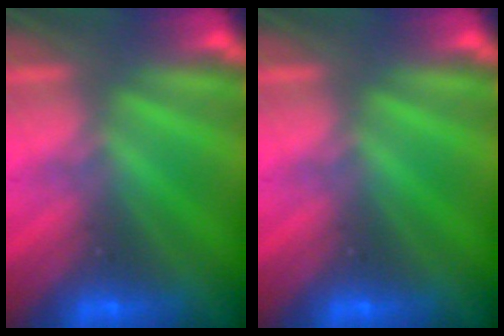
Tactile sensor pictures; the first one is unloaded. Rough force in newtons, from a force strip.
{"total": 0.0}